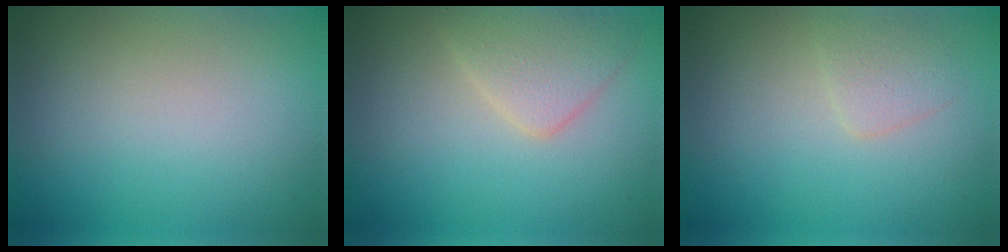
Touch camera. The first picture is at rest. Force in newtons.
{"total": 2.8, "press": 2.8, "slide": 0.1}
{"total": 1.4, "press": 1.4, "slide": 0.1}